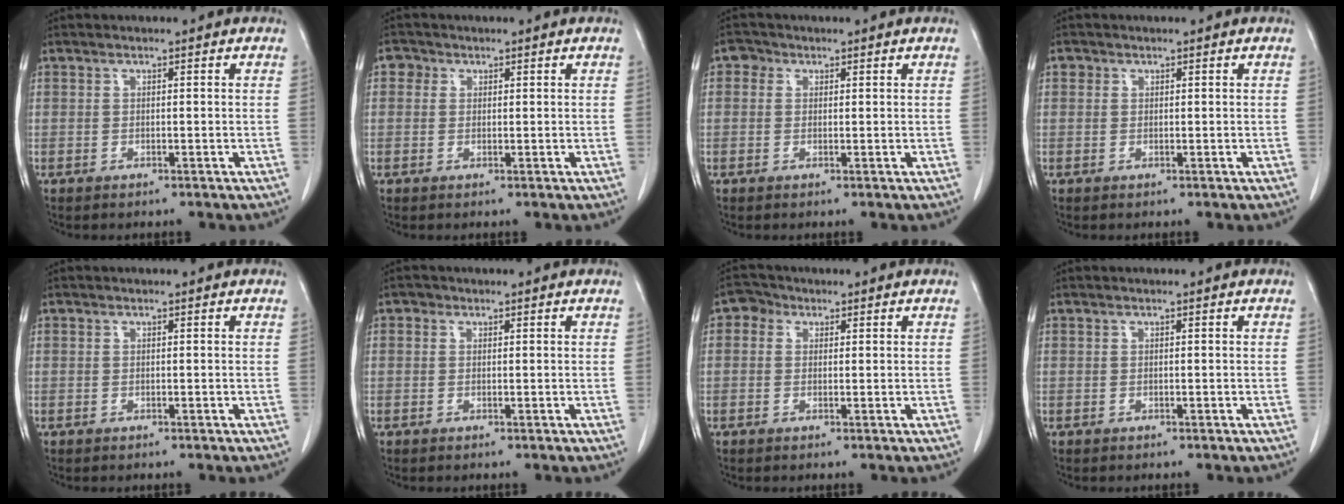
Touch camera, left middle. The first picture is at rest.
{"total": 1.9, "force": [0.7, 1.7, 0.4], "torque": [0.001, 0.008, 0.005]}
{"total": 1.8, "force": [0.7, 1.6, 0.5], "torque": [-0.002, 0.007, 0.005]}
{"total": 0.9, "force": [0.4, 0.8, 0.1], "torque": [0.007, 0.004, 0.003]}
{"total": 0.0}
{"total": 0.0}
{"total": 2.5, "force": [1.0, 2.1, 0.9], "torque": [-0.013, 0.012, 0.012]}
{"total": 0.0}